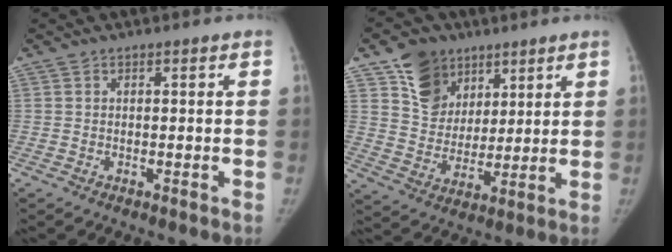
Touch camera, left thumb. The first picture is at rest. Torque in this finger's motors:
{"motor_torque": [0.56, -0.44, 0.68, -0.51, 0.16]}